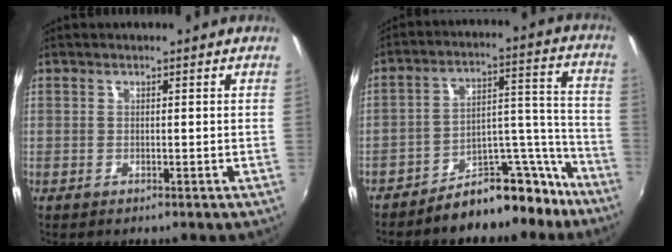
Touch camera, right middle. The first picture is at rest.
{"total": 13.4, "force": [-11.6, 4.8, 4.7], "torque": [-0.044, 0.061, -0.165]}